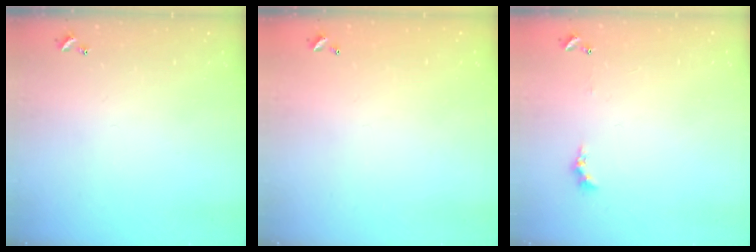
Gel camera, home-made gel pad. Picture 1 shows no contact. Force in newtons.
{"total": 2.9, "press": 2.9, "slide": 0.1}
{"total": 0.6, "press": 0.4, "slide": 0.5}